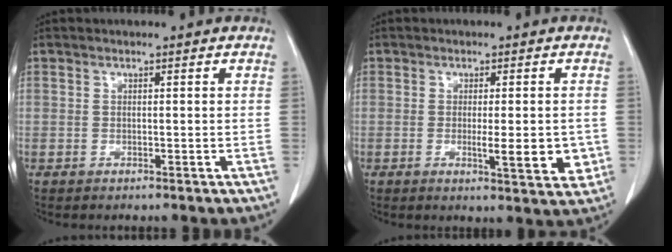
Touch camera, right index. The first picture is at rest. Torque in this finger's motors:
{"motor_torque": [0.01, 0.02, 0.20, 0.03]}